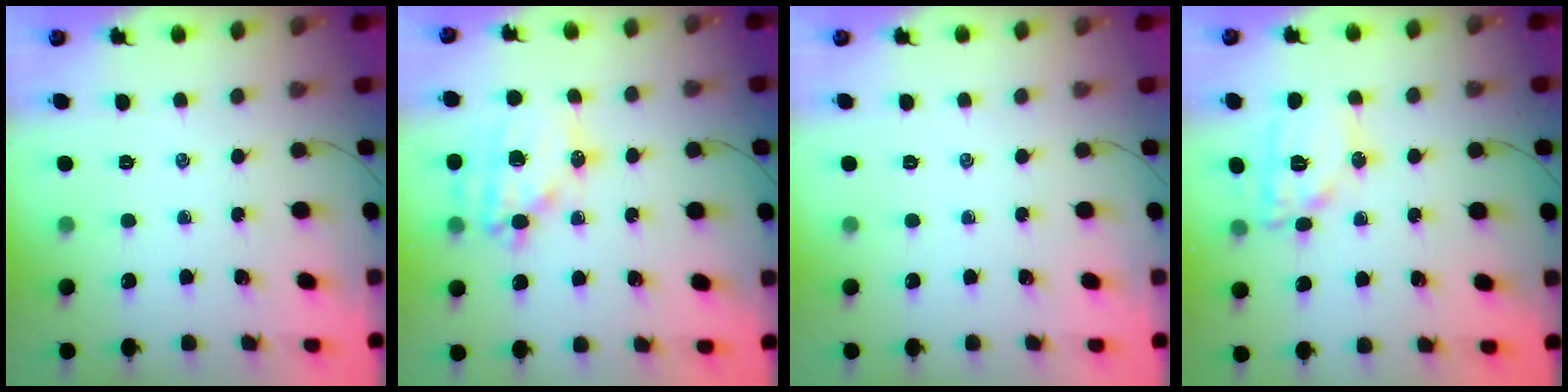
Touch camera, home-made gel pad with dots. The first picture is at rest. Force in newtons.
{"total": 17.2, "press": 16.8, "slide": 3.4}
{"total": 0.0}
{"total": 11.8, "press": 11.8, "slide": 0.4}